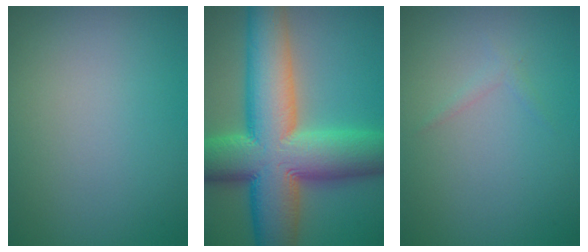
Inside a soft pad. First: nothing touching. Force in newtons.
{"total": 15.4, "press": 15.4, "slide": 0.7}
{"total": 0.7, "press": 0.7, "slide": 0.1}